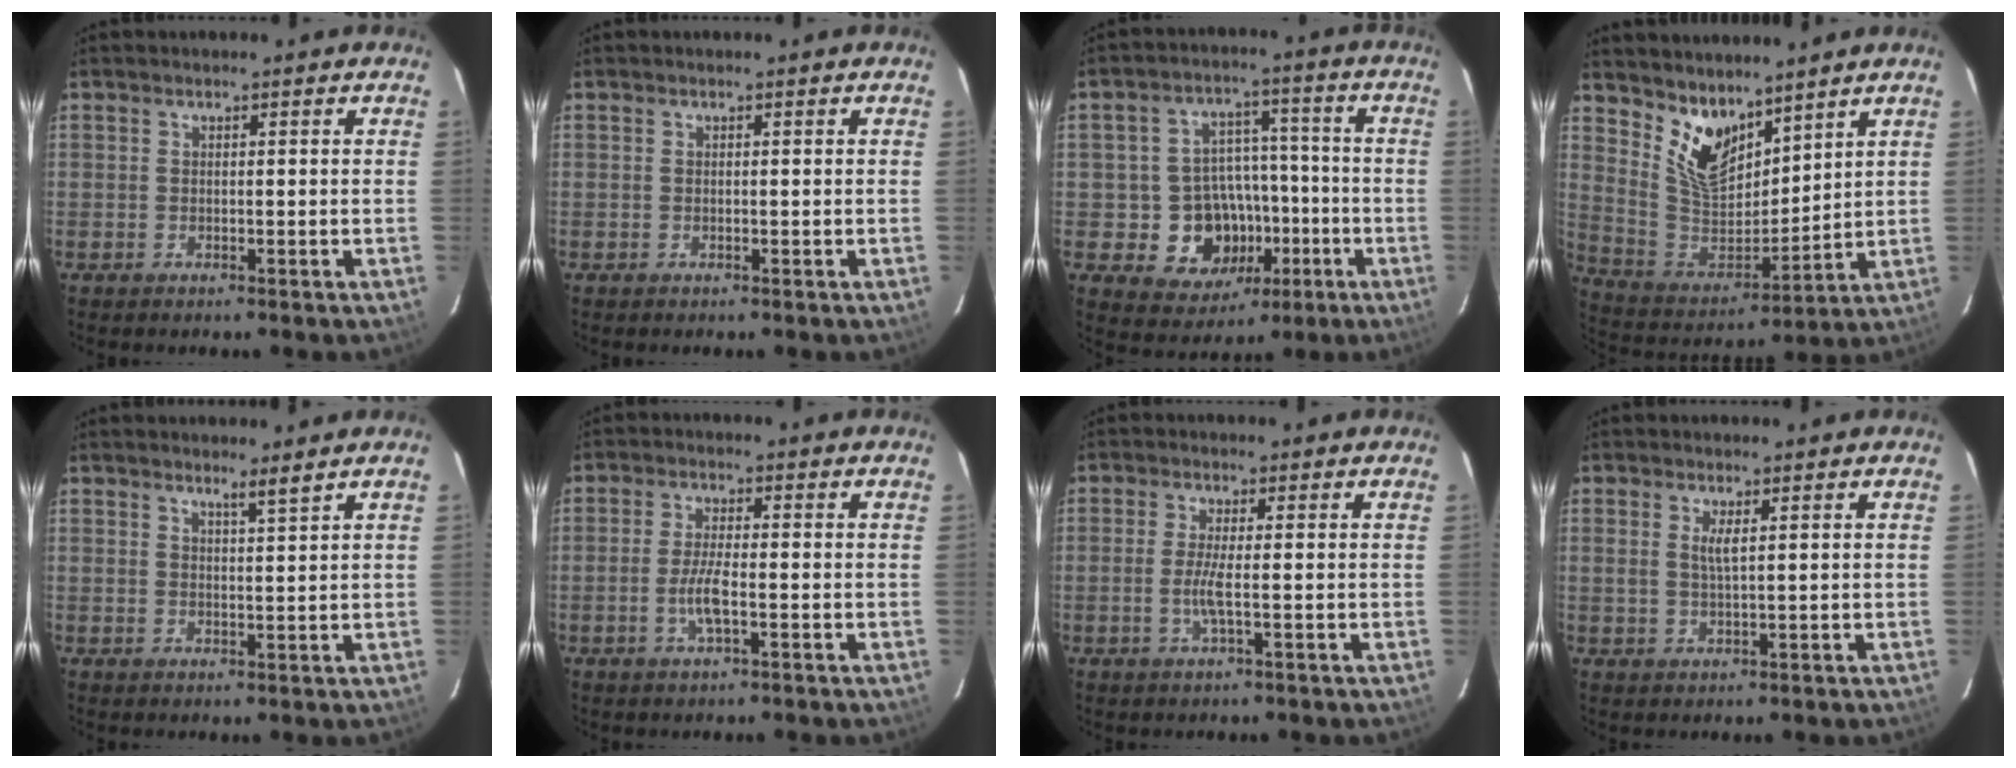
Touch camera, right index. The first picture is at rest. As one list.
[{"total": 0.0}, {"total": 12.6, "force": [-3.9, 10.9, 5.0], "torque": [-0.109, 0.032, -0.035]}, {"total": 12.0, "force": [8.5, 6.2, 5.9], "torque": [-0.118, -0.005, 0.174]}, {"total": 2.2, "force": [1.8, -0.5, 1.2], "torque": [-0.024, -0.009, 0.027]}, {"total": 4.6, "force": [-1.6, 0.8, 4.2], "torque": [-0.085, -0.003, -0.031]}, {"total": 3.3, "force": [-0.8, -0.2, 3.2], "torque": [-0.066, -0.005, -0.019]}, {"total": 2.3, "force": [0.8, 0.3, 2.2], "torque": [-0.042, -0.001, 0.014]}]